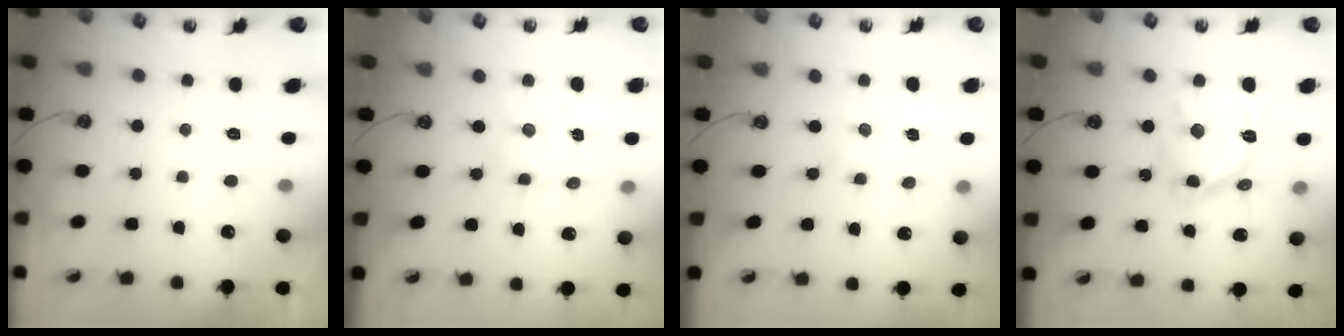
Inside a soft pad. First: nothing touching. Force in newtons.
{"total": 2.6, "press": 2.6, "slide": 0.6}
{"total": 0.0}
{"total": 16.0, "press": 16.0, "slide": 1.3}